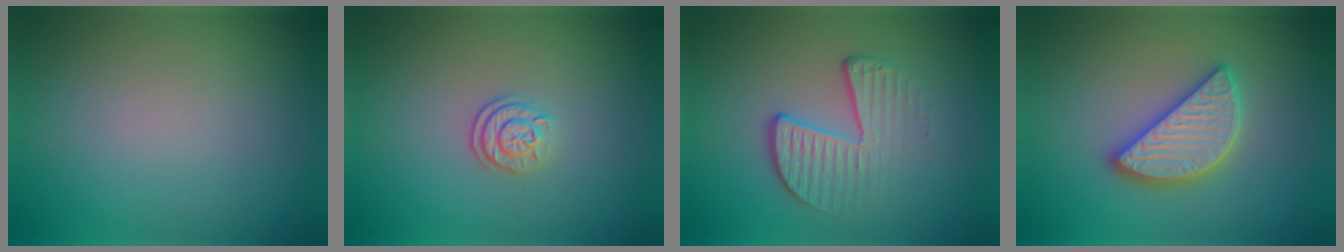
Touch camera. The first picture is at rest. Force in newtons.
{"total": 2.2, "press": 1.8, "slide": 1.3}
{"total": 4.0, "press": 2.8, "slide": 2.9}
{"total": 4.7, "press": 4.7, "slide": 0.5}